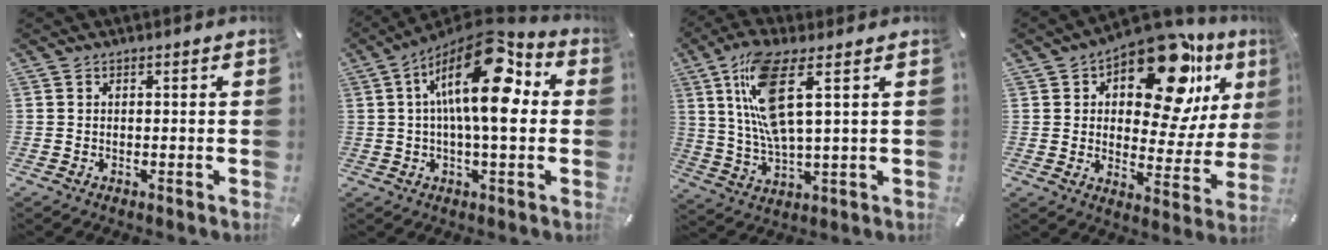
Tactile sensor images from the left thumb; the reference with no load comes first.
{"total": 18.6, "force": [4.2, 7.2, 16.6], "torque": [-0.270, -0.019, 0.061]}
{"total": 14.0, "force": [4.9, 4.1, 12.4], "torque": [-0.273, -0.010, 0.082]}
{"total": 20.2, "force": [13.0, 9.4, 12.4], "torque": [-0.174, -0.094, 0.215]}